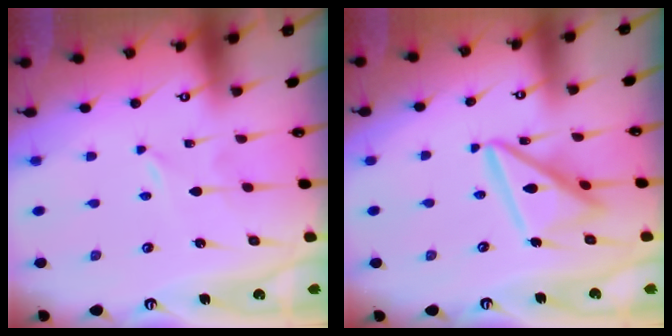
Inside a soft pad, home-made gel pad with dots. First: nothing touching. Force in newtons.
{"total": 16.7, "press": 16.6, "slide": 1.6}